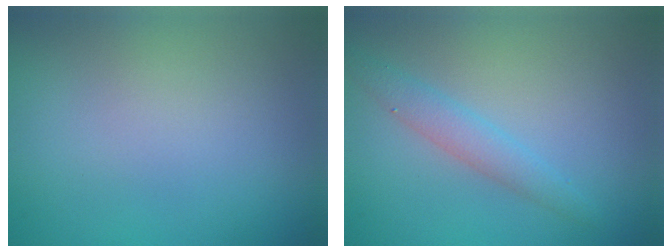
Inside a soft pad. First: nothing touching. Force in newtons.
{"total": 2.2, "press": 2.2, "slide": 0.0}